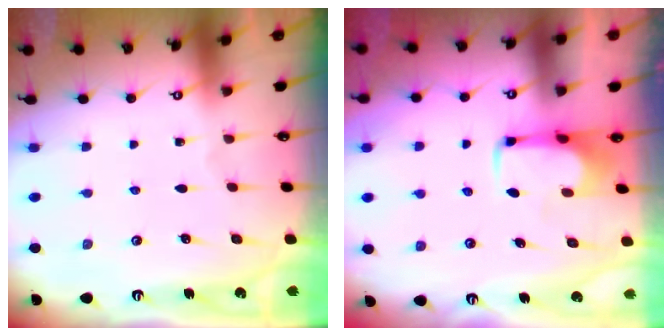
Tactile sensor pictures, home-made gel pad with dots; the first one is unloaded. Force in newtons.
{"total": 1.3, "press": 1.2, "slide": 0.3}